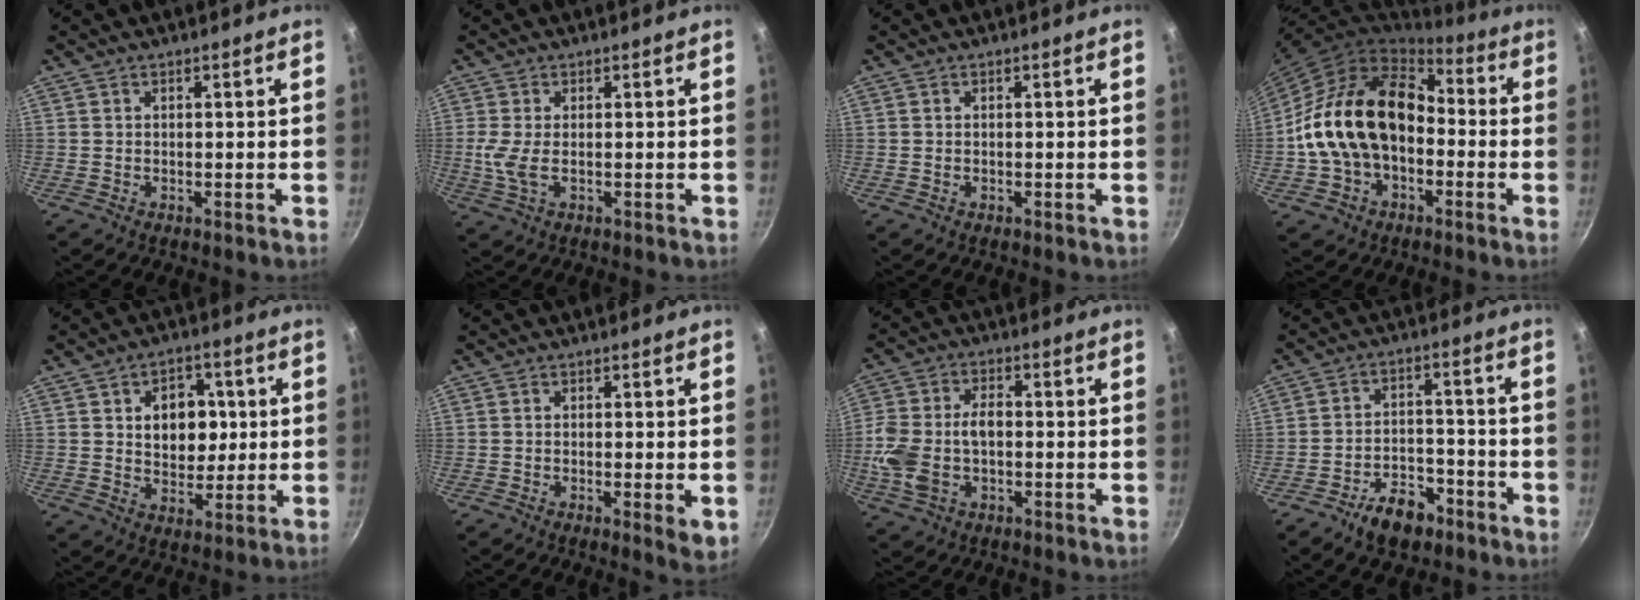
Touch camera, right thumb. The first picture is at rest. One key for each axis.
{"total": 4.2, "fx": -0.1, "fy": 1.8, "fz": 3.8, "tx": -0.089, "ty": -0.003, "tz": -0.002}
{"total": 0.0}
{"total": 19.7, "fx": -2.0, "fy": 13.8, "fz": 13.9, "tx": -0.226, "ty": 0.058, "tz": -0.041}
{"total": 10.1, "fx": 1.8, "fy": 7.4, "fz": 6.6, "tx": -0.052, "ty": -0.005, "tz": 0.029}
{"total": 3.7, "fx": -0.8, "fy": 0.8, "fz": 3.6, "tx": -0.055, "ty": -0.012, "tz": -0.011}
{"total": 11.2, "fx": -1.6, "fy": 7.1, "fz": 8.6, "tx": -0.169, "ty": 0.024, "tz": -0.034}
{"total": 9.1, "fx": -6.0, "fy": 5.1, "fz": 4.6, "tx": -0.055, "ty": 0.047, "tz": -0.094}